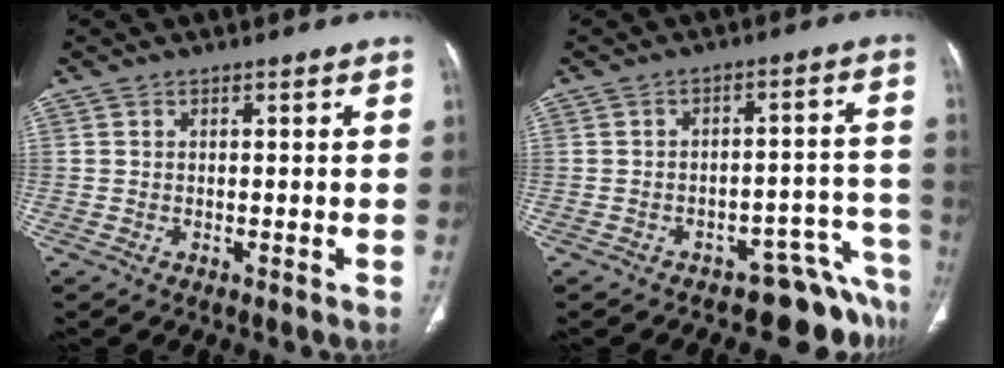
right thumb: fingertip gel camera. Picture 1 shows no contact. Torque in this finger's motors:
{"motor_torque": [1.46, -0.19, 0.33, -0.88, 0.09]}